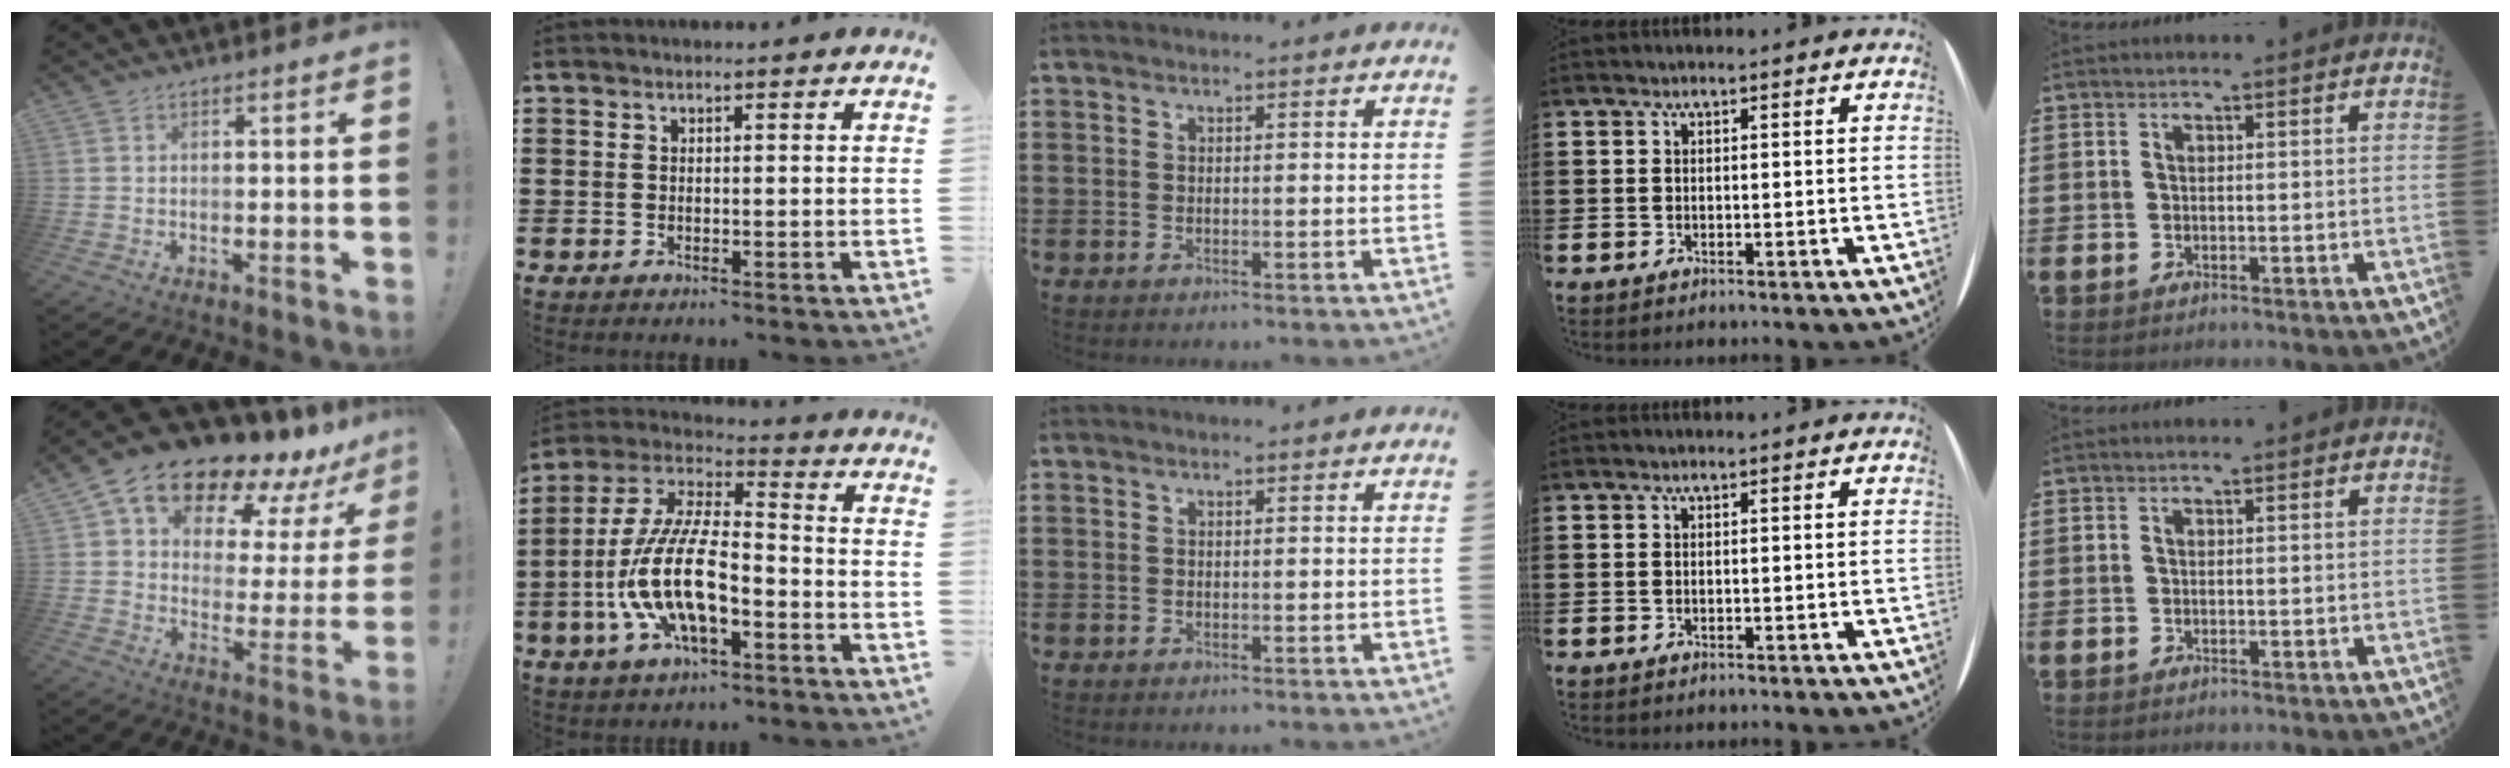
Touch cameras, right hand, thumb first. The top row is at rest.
{"thumb": {"total": 15.0, "force": [12.3, 6.1, 6.2], "torque": [-0.109, -0.102, 0.214]}, "index": {"total": 13.7, "force": [-5.0, 5.5, 11.5], "torque": [-0.265, -0.004, -0.100]}}